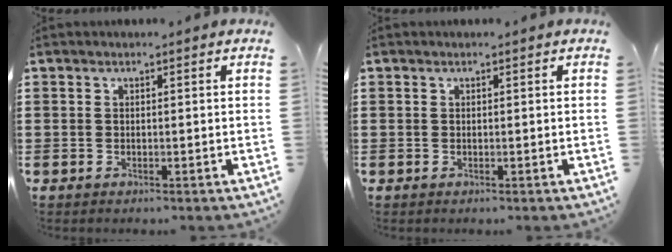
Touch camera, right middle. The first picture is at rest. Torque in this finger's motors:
{"motor_torque": [0.00, 0.00, 0.00, 0.00]}